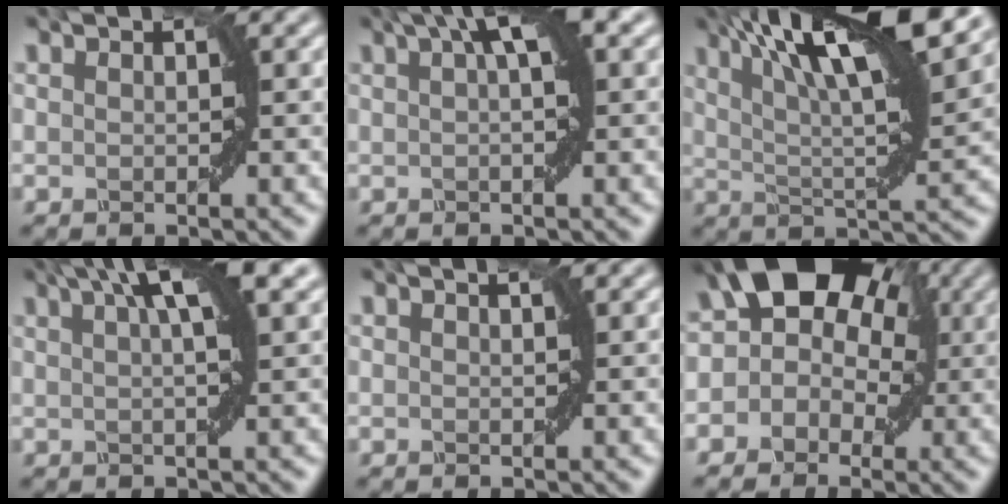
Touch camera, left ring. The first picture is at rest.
{"total": 4.9, "force": [1.8, 1.1, 4.4], "torque": [-0.056, 0.017, 0.026]}
{"total": 13.5, "force": [7.0, 3.3, 11.0], "torque": [-0.161, 0.023, 0.111]}
{"total": 6.8, "force": [3.3, 1.5, 5.8], "torque": [-0.054, 0.029, 0.038]}
{"total": 0.5, "force": [0.3, 0.2, 0.4], "torque": [0.003, -0.002, 0.002]}
{"total": 12.2, "force": [3.6, 9.2, 7.2], "torque": [-0.075, 0.063, 0.022]}